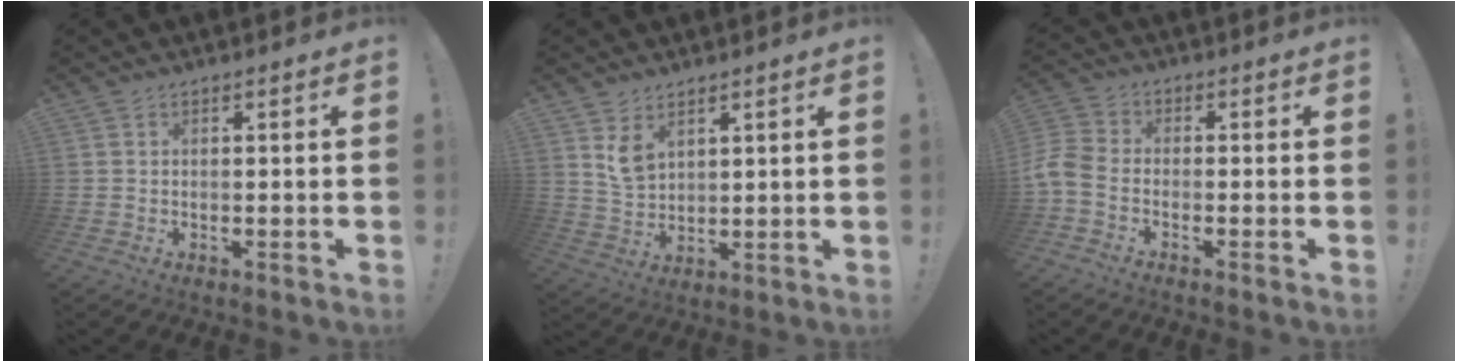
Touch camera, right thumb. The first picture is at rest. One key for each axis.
{"total": 6.0, "fx": 3.7, "fy": 3.7, "fz": 2.9, "tx": -0.045, "ty": -0.019, "tz": 0.071}
{"total": 6.7, "fx": -2.7, "fy": 4.2, "fz": 4.4, "tx": -0.107, "ty": 0.002, "tz": -0.049}